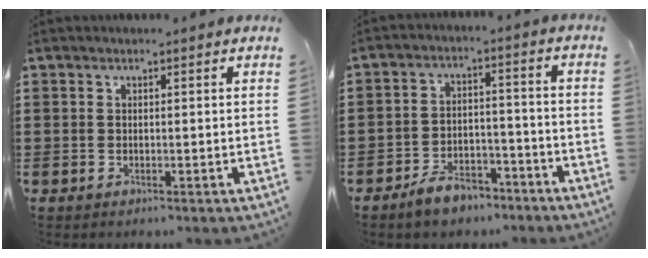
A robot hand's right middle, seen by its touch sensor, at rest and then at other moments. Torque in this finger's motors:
{"motor_torque": [2.14, 0.00, 0.22, 0.08]}